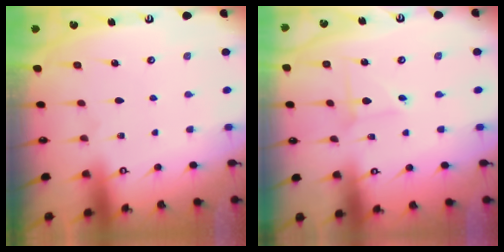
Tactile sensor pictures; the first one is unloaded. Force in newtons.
{"total": 1.9, "press": 1.9, "slide": 0.2}